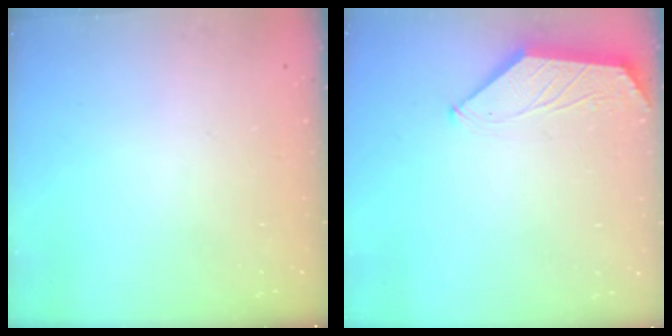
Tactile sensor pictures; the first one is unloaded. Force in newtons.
{"total": 1.0, "press": 1.0, "slide": 0.2}